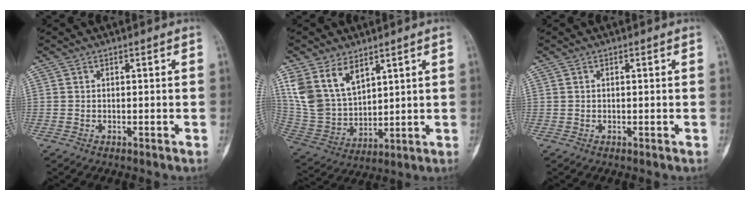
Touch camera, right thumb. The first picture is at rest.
{"total": 13.4, "force": [7.2, 8.0, 7.9], "torque": [-0.138, -0.023, 0.165]}
{"total": 0.0}